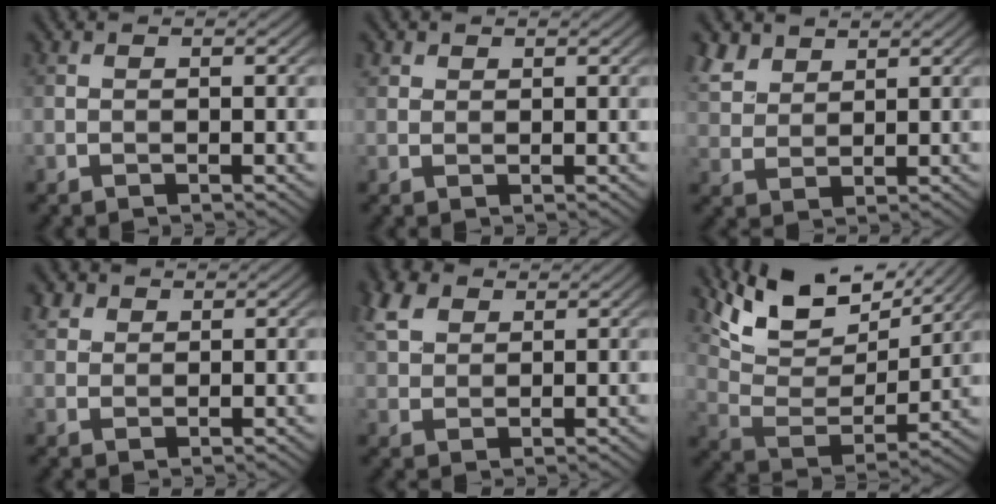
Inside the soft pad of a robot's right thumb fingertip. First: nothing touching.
{"total": 1.3, "force": [0.9, 0.9, 0.2], "torque": [-0.003, 0.002, 0.019]}
{"total": 4.9, "force": [3.5, 2.7, 2.1], "torque": [-0.060, 0.006, 0.078]}
{"total": 2.3, "force": [1.5, 1.6, 0.8], "torque": [-0.021, 0.007, 0.031]}
{"total": 5.2, "force": [2.7, 3.3, 2.9], "torque": [-0.082, 0.014, 0.055]}
{"total": 12.9, "force": [9.5, 4.9, 7.1], "torque": [-0.167, -0.003, 0.163]}